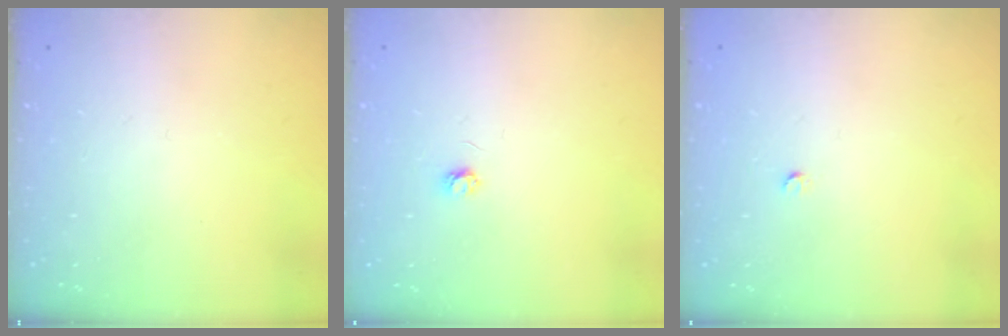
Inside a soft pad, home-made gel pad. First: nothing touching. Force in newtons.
{"total": 2.9, "press": 2.9, "slide": 0.3}
{"total": 2.2, "press": 2.2, "slide": 0.3}